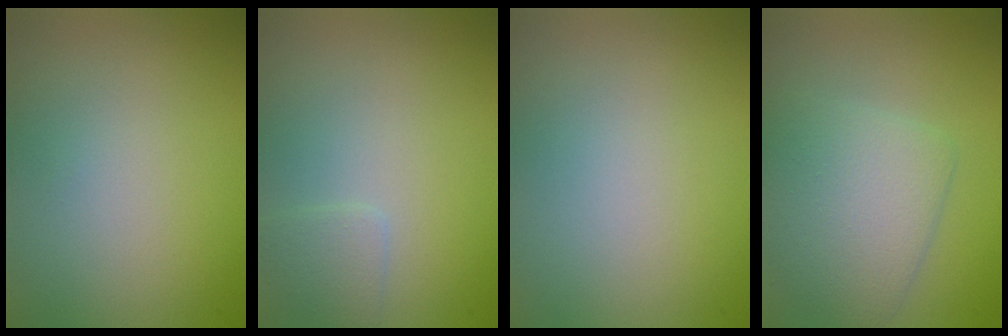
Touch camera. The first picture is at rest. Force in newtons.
{"total": 1.3, "press": 1.3, "slide": 0.0}
{"total": 0.0}
{"total": 5.1, "press": 5.1, "slide": 0.1}